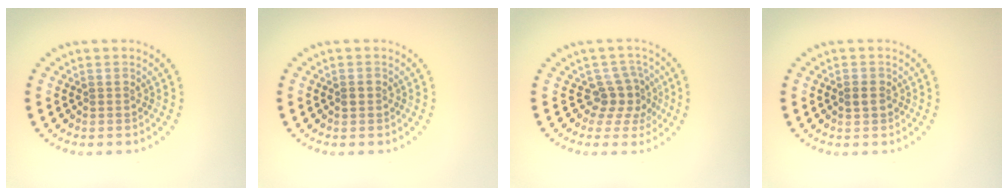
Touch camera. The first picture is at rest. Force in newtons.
{"total": 0.9, "press": 0.9, "slide": 0.0}
{"total": 2.9, "press": 2.0, "slide": 2.1}
{"total": 1.2, "press": 1.2, "slide": 0.2}